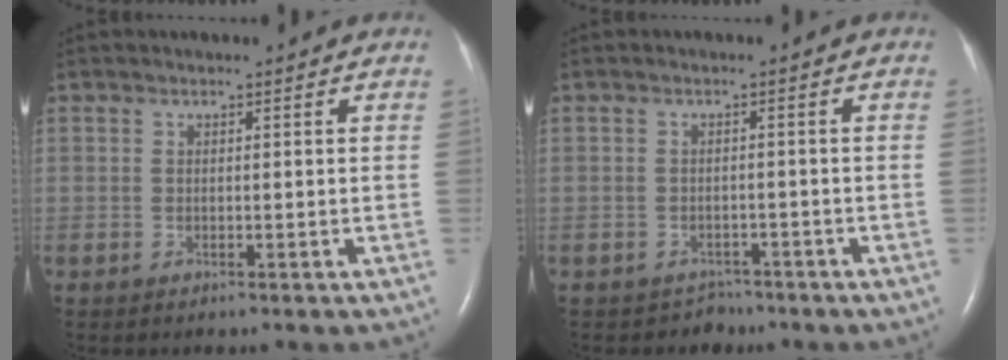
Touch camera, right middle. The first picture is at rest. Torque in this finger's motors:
{"motor_torque": [-0.02, 0.02, -0.01, 0.00]}